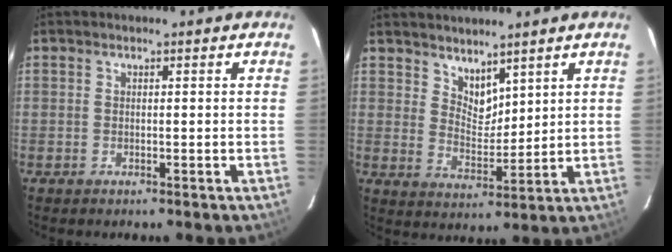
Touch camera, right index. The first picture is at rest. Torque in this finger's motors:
{"motor_torque": [-0.15, 0.21, -0.05, 0.01]}